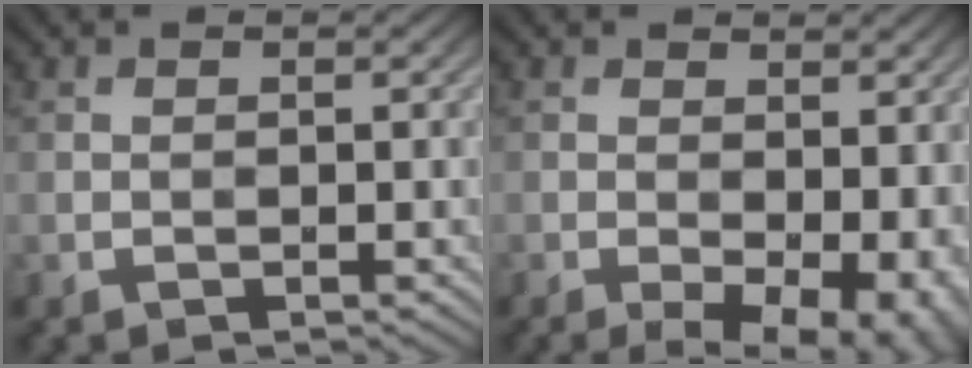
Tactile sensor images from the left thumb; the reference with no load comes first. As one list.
[{"total": 8.4, "force": [-2.2, 4.3, 6.9], "torque": [-0.092, -0.017, -0.026]}]